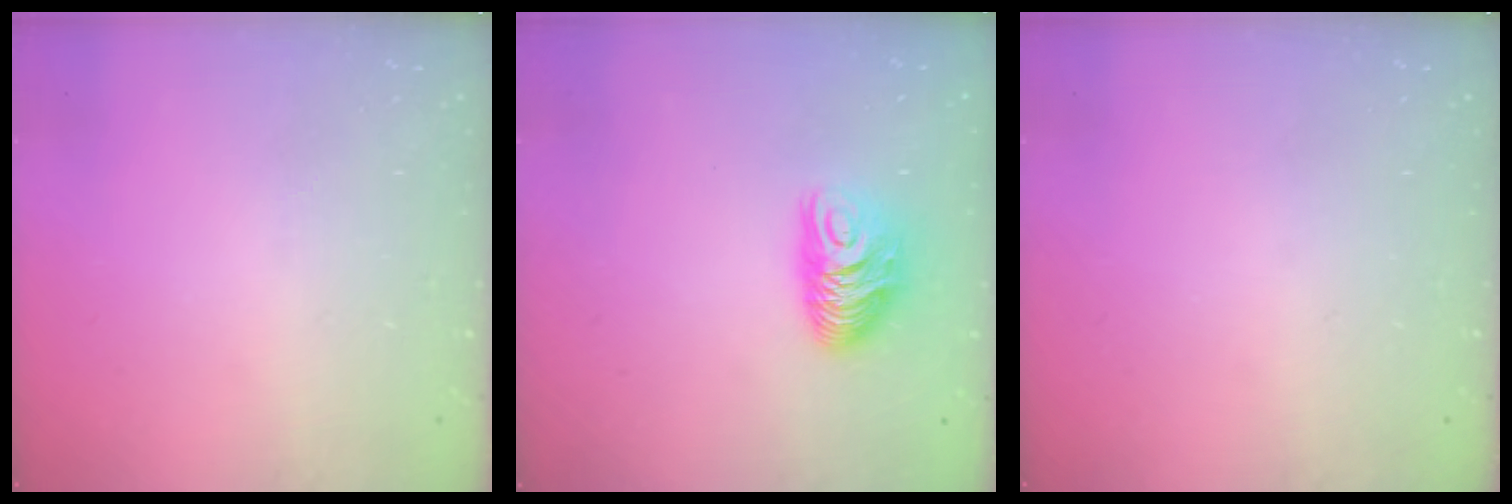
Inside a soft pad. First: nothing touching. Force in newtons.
{"total": 9.8, "press": 9.8, "slide": 0.9}
{"total": 0.0}